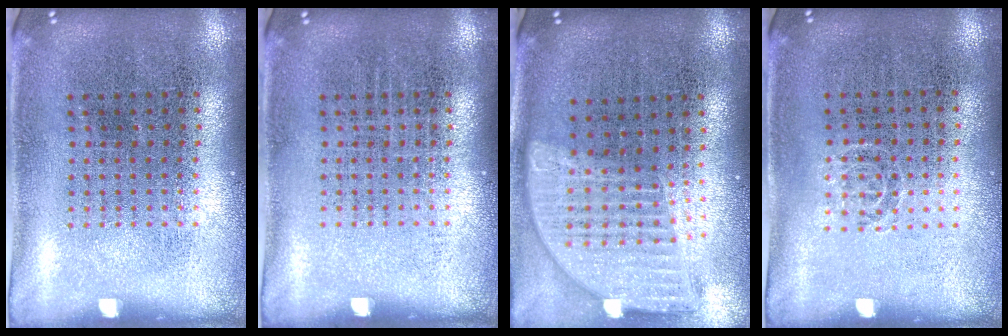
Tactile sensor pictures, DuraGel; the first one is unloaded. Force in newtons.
{"total": 0.0}
{"total": 1.8, "press": 1.5, "slide": 1.0}
{"total": 0.5, "press": 0.4, "slide": 0.3}